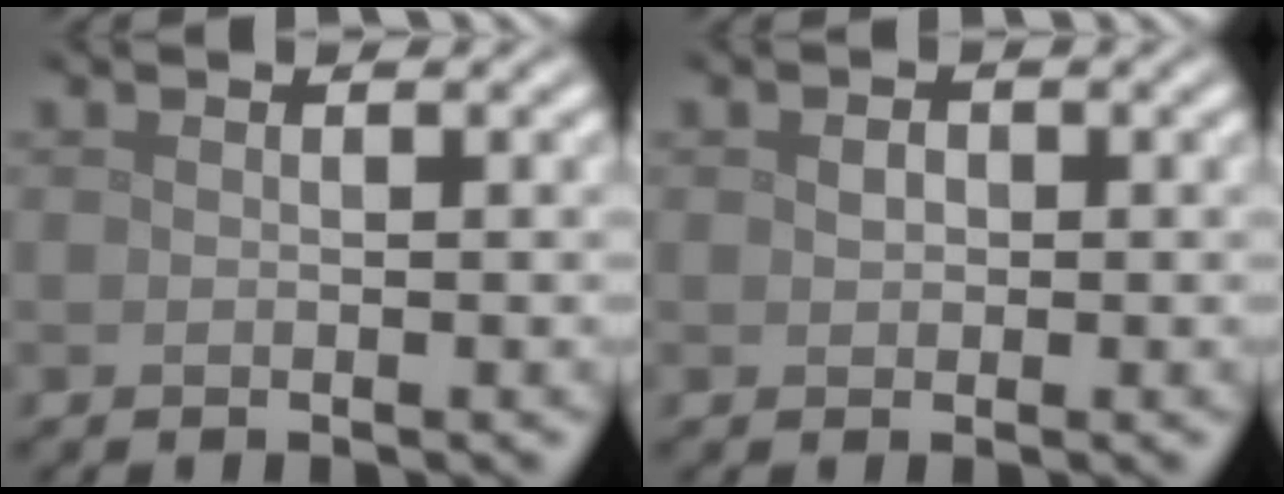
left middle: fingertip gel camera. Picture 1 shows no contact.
{"total": 0.9, "force": [0.1, 0.8, 0.5], "torque": [-0.008, 0.000, -0.001]}